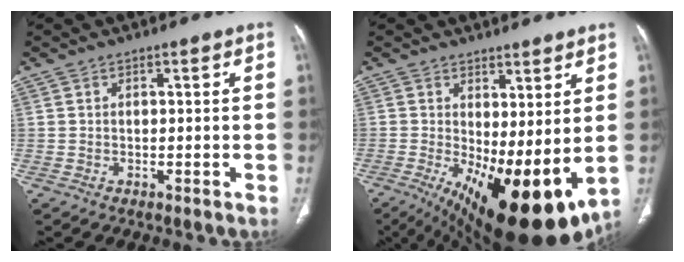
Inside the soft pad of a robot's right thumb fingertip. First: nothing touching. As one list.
[{"total": 17.3, "force": [-1.5, 6.7, 15.9], "torque": [-0.252, -0.030, 0.003]}]